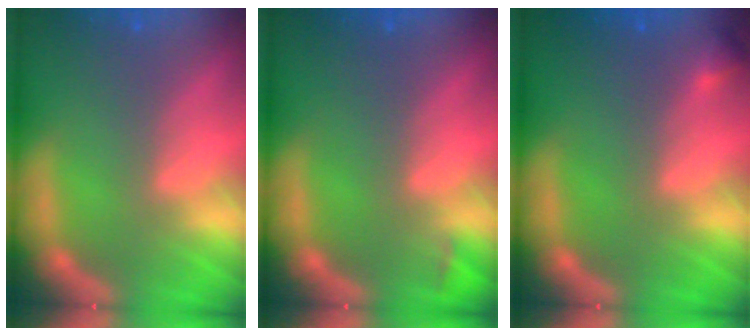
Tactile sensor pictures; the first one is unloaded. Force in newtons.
{"total": 0.9}
{"total": 0.9}